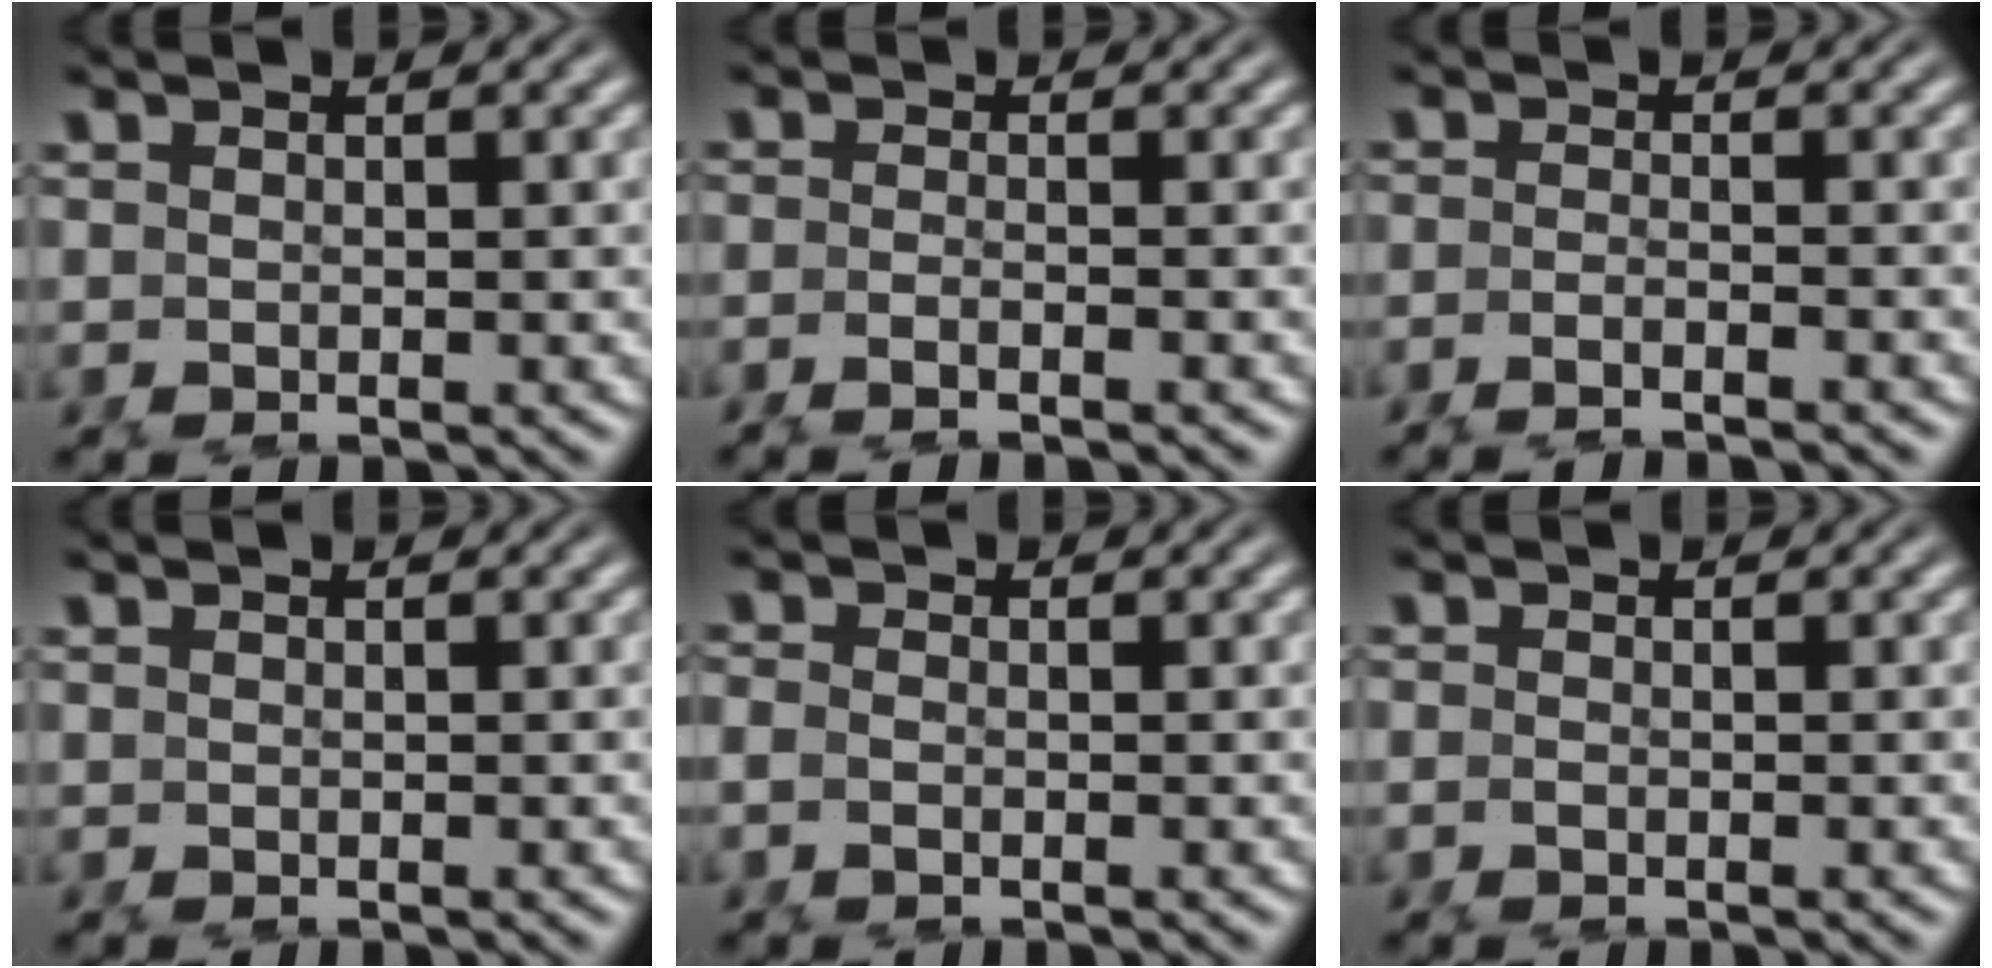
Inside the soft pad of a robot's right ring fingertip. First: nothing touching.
{"total": 3.1, "force": [-2.7, 0.5, 1.4], "torque": [-0.031, -0.001, -0.049]}
{"total": 4.1, "force": [-3.8, 0.6, 1.6], "torque": [-0.032, -0.003, -0.065]}
{"total": 0.0}
{"total": 1.8, "force": [-0.8, 1.2, 1.1], "torque": [-0.030, -0.003, -0.018]}
{"total": 1.0, "force": [-0.6, 0.7, 0.5], "torque": [-0.016, -0.001, -0.015]}